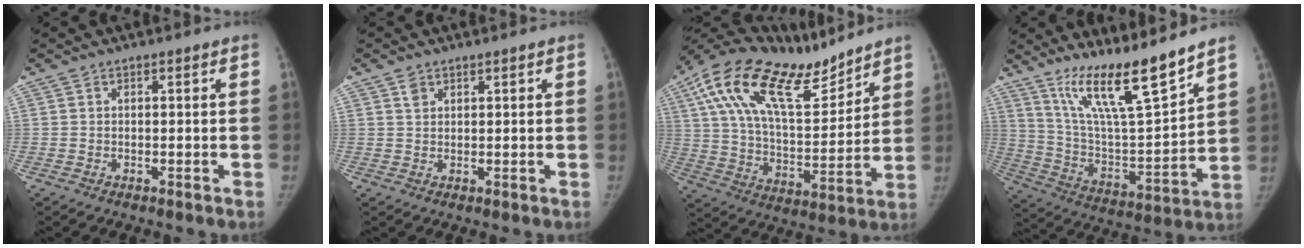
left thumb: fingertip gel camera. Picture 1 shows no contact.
{"total": 1.7, "force": [1.0, 1.2, 0.6], "torque": [0.003, -0.004, 0.016]}
{"total": 23.0, "force": [15.6, 8.7, 14.5], "torque": [-0.221, -0.038, 0.277]}
{"total": 17.6, "force": [13.3, 2.0, 11.2], "torque": [-0.169, -0.086, 0.245]}